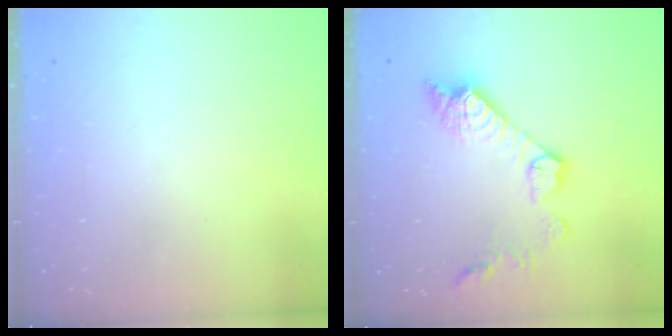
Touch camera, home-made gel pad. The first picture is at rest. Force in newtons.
{"total": 14.7, "press": 14.7, "slide": 0.9}